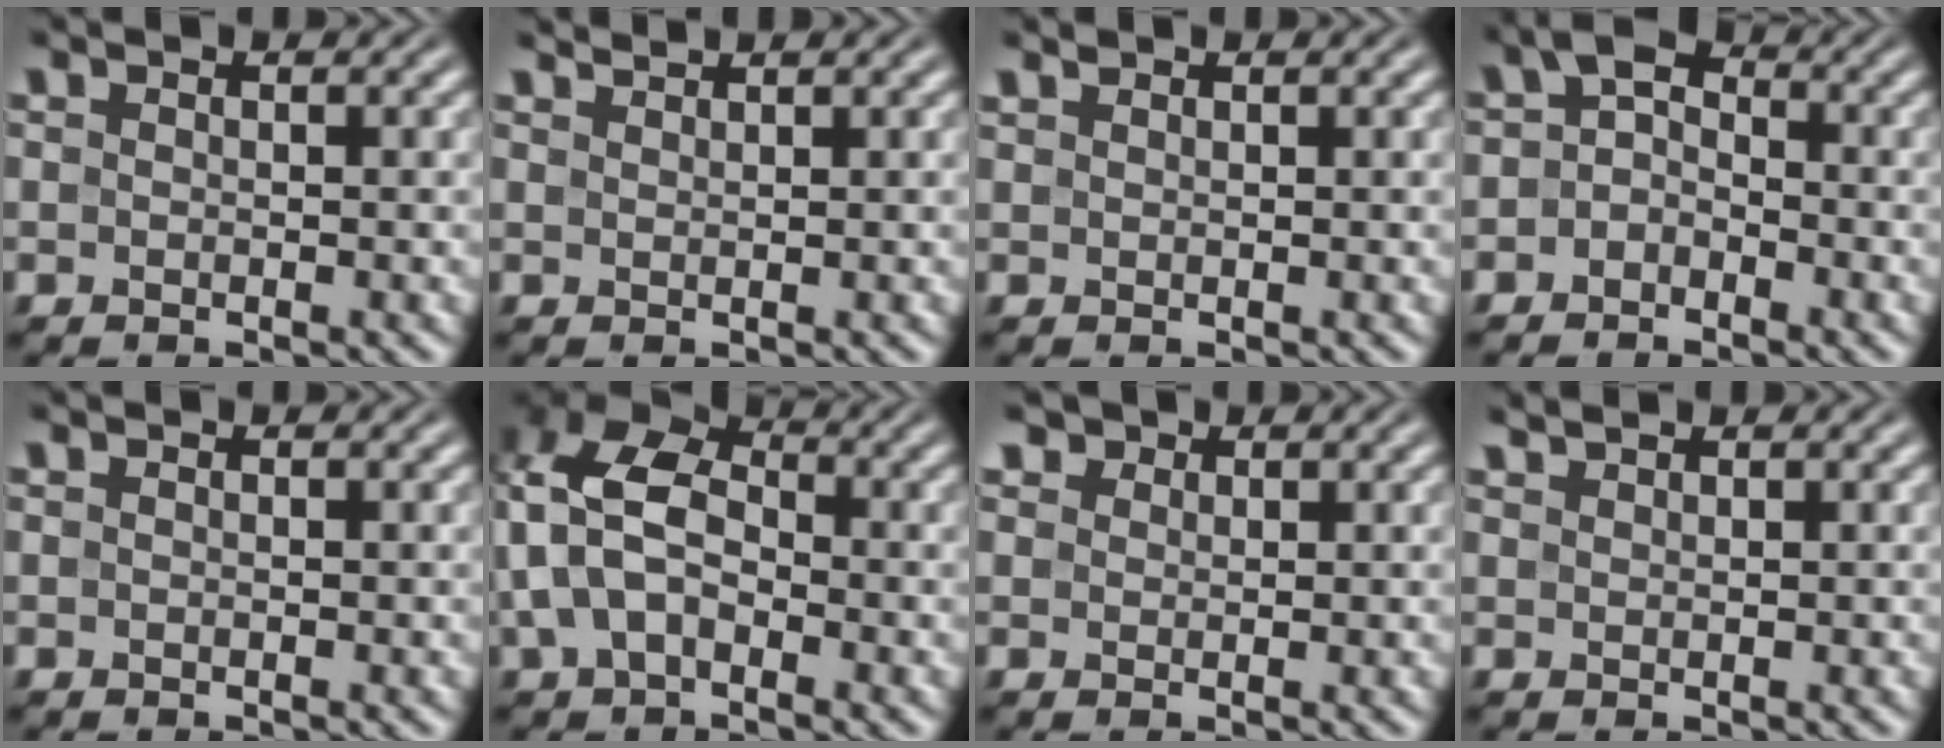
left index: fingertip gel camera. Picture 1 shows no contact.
{"total": 1.2, "force": [1.1, 0.1, 0.4], "torque": [-0.003, -0.001, 0.017]}
{"total": 0.6, "force": [0.5, 0.1, 0.2], "torque": [-0.003, 0.003, 0.012]}
{"total": 3.0, "force": [-0.9, 2.1, 1.9], "torque": [-0.032, 0.010, -0.028]}
{"total": 0.0}
{"total": 7.8, "force": [0.0, 5.1, 5.9], "torque": [-0.141, 0.021, -0.016]}
{"total": 1.6, "force": [1.1, 1.1, 0.4], "torque": [-0.006, -0.004, 0.014]}
{"total": 0.8, "force": [0.8, 0.1, 0.2], "torque": [-0.001, 0.001, 0.018]}